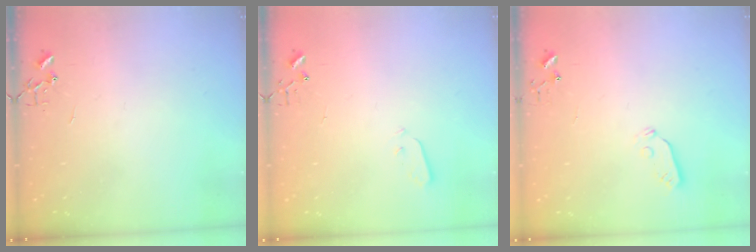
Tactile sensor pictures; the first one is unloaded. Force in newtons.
{"total": 2.5, "press": 2.5, "slide": 0.4}
{"total": 3.6, "press": 3.6, "slide": 0.6}